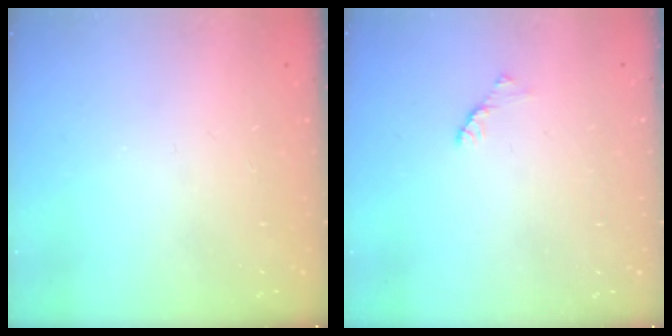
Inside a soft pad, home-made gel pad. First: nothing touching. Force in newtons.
{"total": 1.7, "press": 1.6, "slide": 0.4}